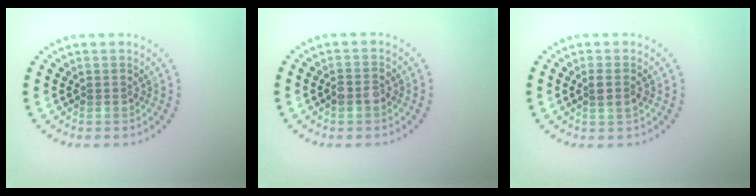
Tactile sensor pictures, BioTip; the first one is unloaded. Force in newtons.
{"total": 1.7, "press": 1.7, "slide": 0.3}
{"total": 1.5, "press": 1.3, "slide": 0.8}